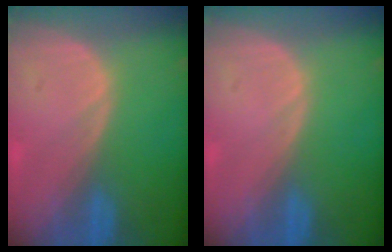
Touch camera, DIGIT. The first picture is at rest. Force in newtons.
{"total": 0.0}